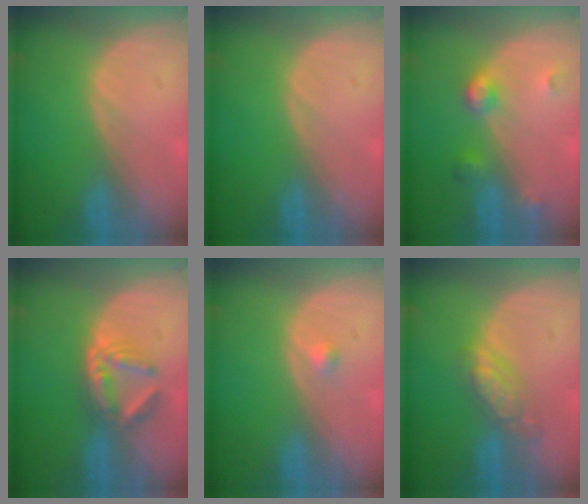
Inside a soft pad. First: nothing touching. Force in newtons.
{"total": 0.0}
{"total": 3.9, "press": 3.6, "slide": 1.4}
{"total": 6.0, "press": 5.3, "slide": 2.8}
{"total": 1.1, "press": 0.9, "slide": 0.5}
{"total": 5.6, "press": 4.9, "slide": 2.7}